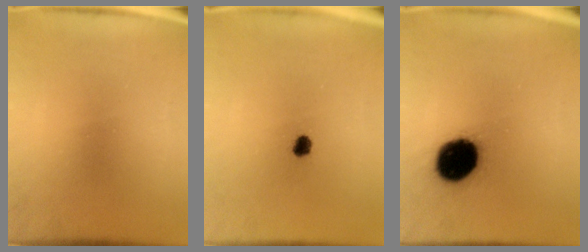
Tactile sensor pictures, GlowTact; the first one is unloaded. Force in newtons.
{"total": 2.1}
{"total": 16.8}